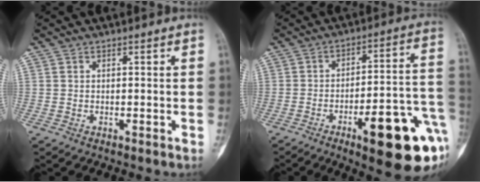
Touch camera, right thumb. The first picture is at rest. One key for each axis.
{"total": 20.4, "fx": -8.0, "fy": 5.4, "fz": 18.0, "tx": -0.183, "ty": 0.039, "tz": -0.101}